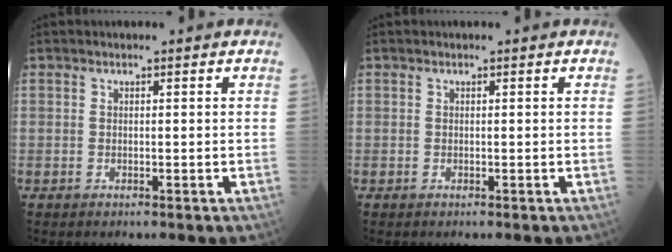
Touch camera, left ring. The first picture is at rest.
{"total": 0.0}